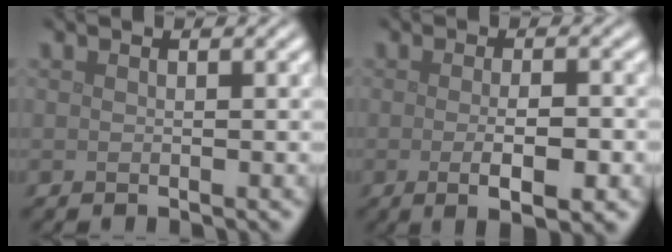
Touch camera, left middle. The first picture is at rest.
{"total": 4.2, "force": [-1.0, 1.1, 3.9], "torque": [-0.063, -0.008, -0.011]}